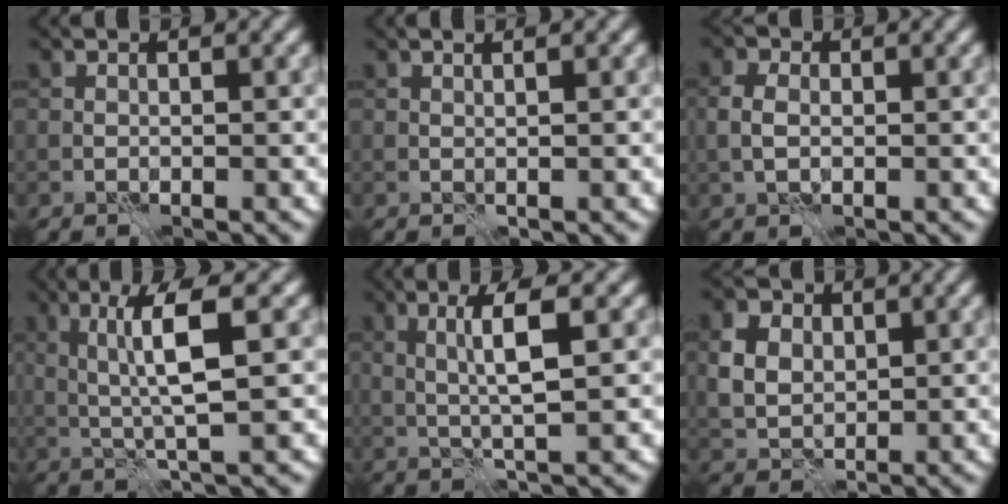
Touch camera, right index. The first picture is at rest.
{"total": 0.7, "force": [0.4, 0.0, 0.6], "torque": [-0.013, 0.003, 0.002]}
{"total": 2.3, "force": [0.0, 1.6, 1.6], "torque": [-0.043, 0.003, 0.001]}
{"total": 5.3, "force": [1.0, 0.6, 5.2], "torque": [-0.105, 0.007, 0.023]}
{"total": 4.1, "force": [0.9, 0.5, 4.0], "torque": [-0.079, 0.004, 0.020]}
{"total": 4.7, "force": [1.2, 3.6, 2.7], "torque": [-0.066, 0.010, 0.017]}